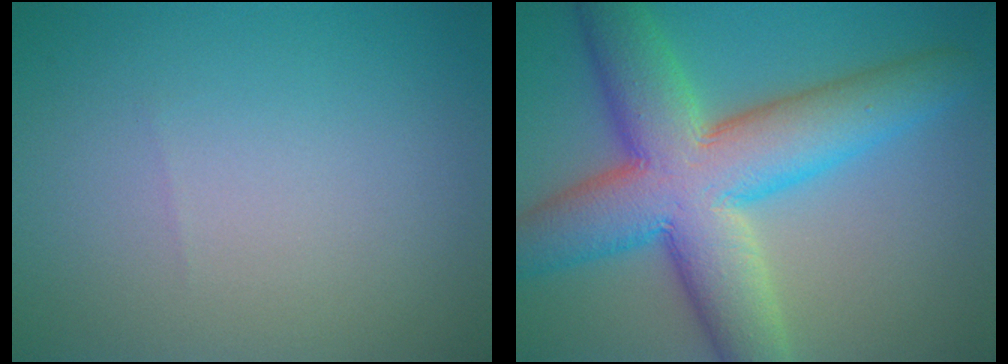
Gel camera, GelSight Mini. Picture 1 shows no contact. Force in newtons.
{"total": 12.1, "press": 12.1, "slide": 0.8}